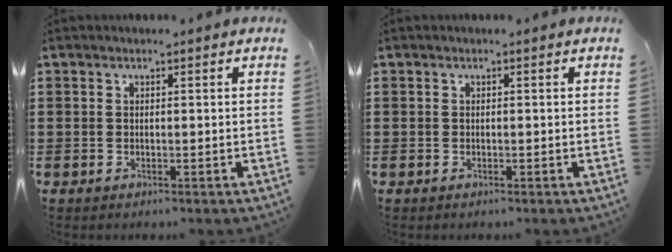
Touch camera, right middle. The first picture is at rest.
{"total": 0.0}